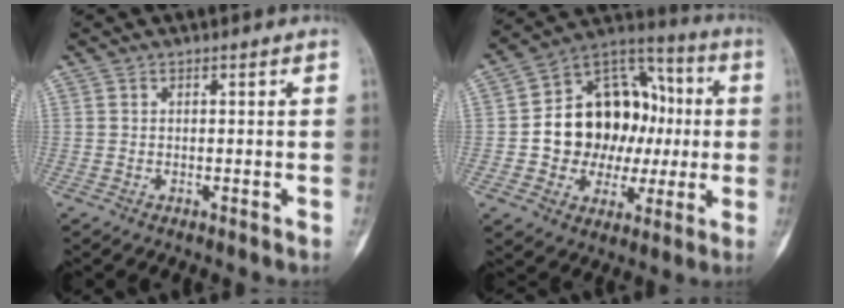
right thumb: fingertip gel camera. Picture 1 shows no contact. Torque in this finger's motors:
{"motor_torque": [1.82, 2.08, 0.64, -0.44, 0.13]}